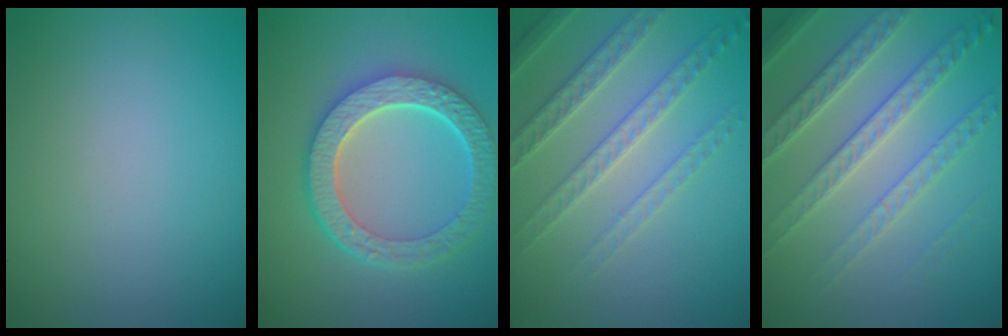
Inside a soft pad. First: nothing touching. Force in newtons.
{"total": 6.8, "press": 5.3, "slide": 4.3}
{"total": 3.9, "press": 3.7, "slide": 1.0}
{"total": 6.6, "press": 4.7, "slide": 4.5}